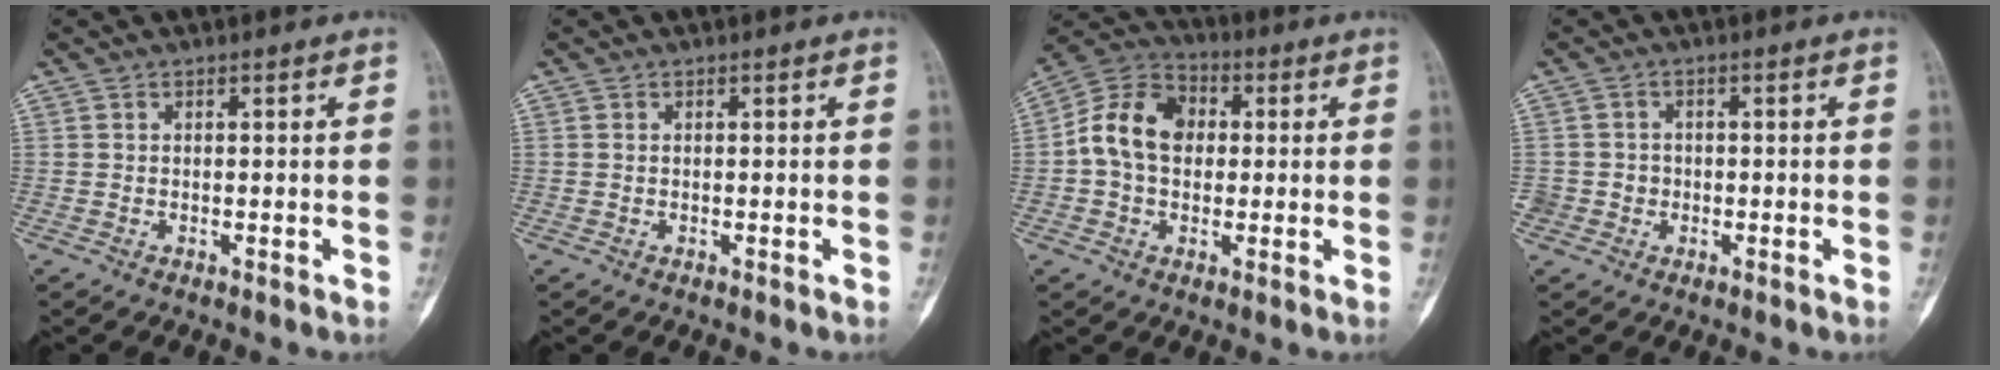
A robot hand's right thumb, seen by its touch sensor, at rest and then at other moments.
{"total": 0.0}
{"total": 11.8, "force": [0.8, 8.9, 7.7], "torque": [-0.124, 0.030, 0.004]}
{"total": 2.2, "force": [-0.7, 2.1, -0.1], "torque": [0.015, 0.010, -0.019]}